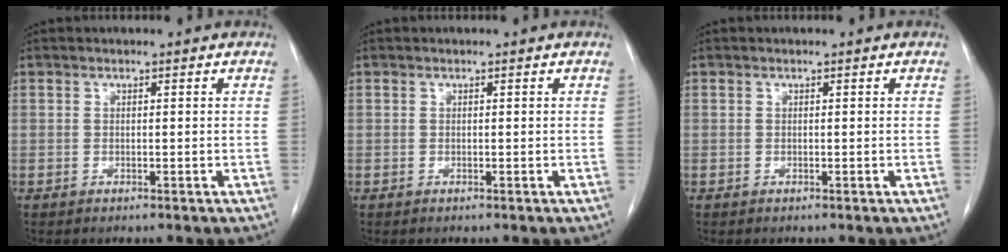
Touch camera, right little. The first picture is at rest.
{"total": 0.0}
{"total": 0.0}